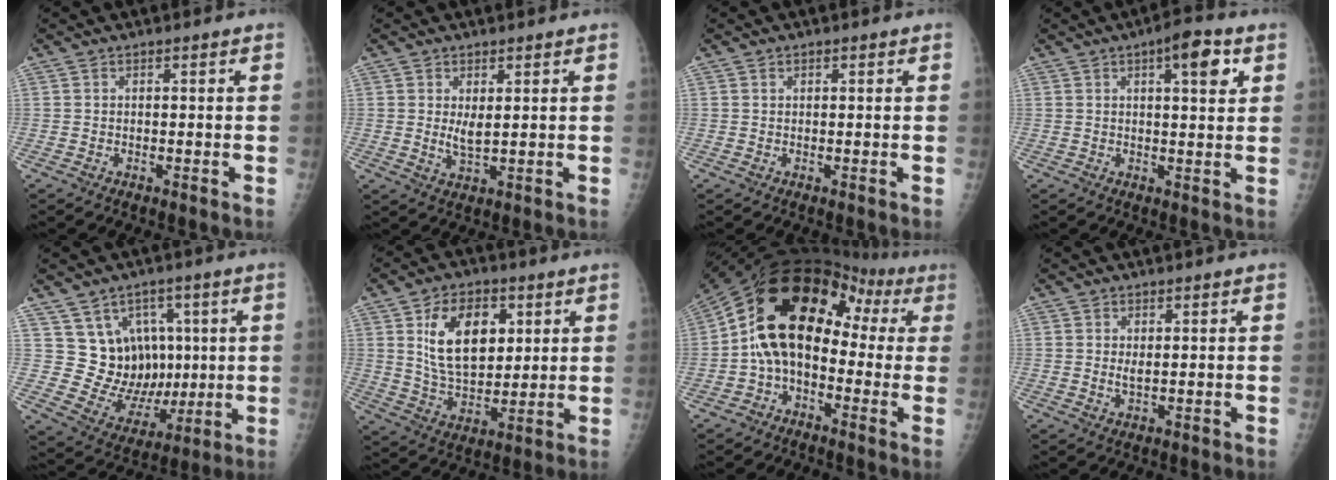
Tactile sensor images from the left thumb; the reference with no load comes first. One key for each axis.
{"total": 3.3, "fx": 1.0, "fy": 1.4, "fz": 2.8, "tx": -0.048, "ty": -0.015, "tz": 0.023}
{"total": 0.7, "fx": 0.4, "fy": 0.4, "fz": 0.4, "tx": -0.002, "ty": -0.002, "tz": 0.007}
{"total": 7.3, "fx": 3.2, "fy": 2.2, "fz": 6.1, "tx": -0.074, "ty": -0.009, "tz": 0.040}
{"total": 13.1, "fx": 3.6, "fy": 11.0, "fz": 6.3, "tx": -0.047, "ty": -0.019, "tz": 0.085}
{"total": 14.6, "fx": 4.8, "fy": 8.9, "fz": 10.6, "tx": -0.143, "ty": -0.023, "tz": 0.096}
{"total": 17.1, "fx": 0.9, "fy": 11.7, "fz": 12.5, "tx": -0.160, "ty": 0.067, "tz": -0.003}
{"total": 1.8, "fx": 0.5, "fy": 0.9, "fz": 1.5, "tx": -0.023, "ty": -0.006, "tz": 0.012}